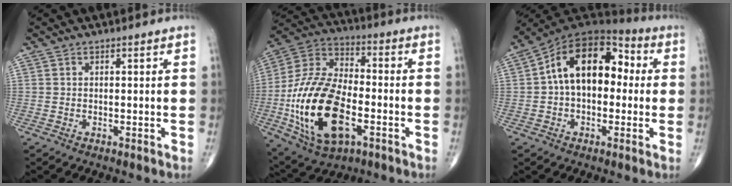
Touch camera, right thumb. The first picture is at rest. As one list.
[{"total": 23.5, "force": [-6.0, 12.6, 18.9], "torque": [-0.368, 0.018, -0.102]}, {"total": 16.3, "force": [1.4, 10.3, 12.6], "torque": [-0.171, 0.051, 0.011]}]